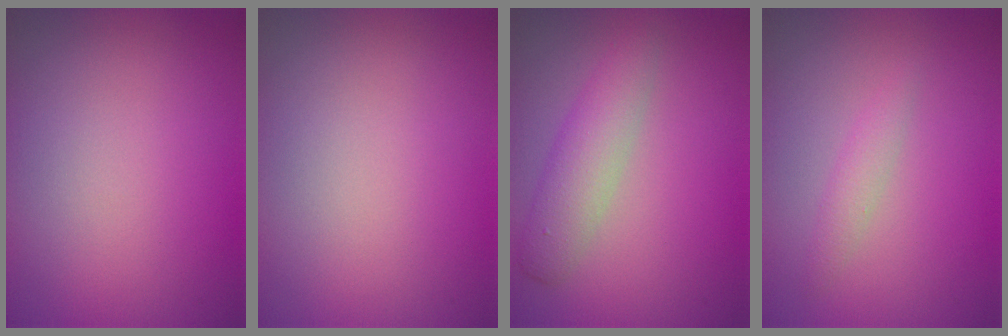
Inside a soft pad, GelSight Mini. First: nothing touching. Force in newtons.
{"total": 0.0}
{"total": 3.3, "press": 3.3, "slide": 0.1}
{"total": 1.3, "press": 1.3, "slide": 0.0}